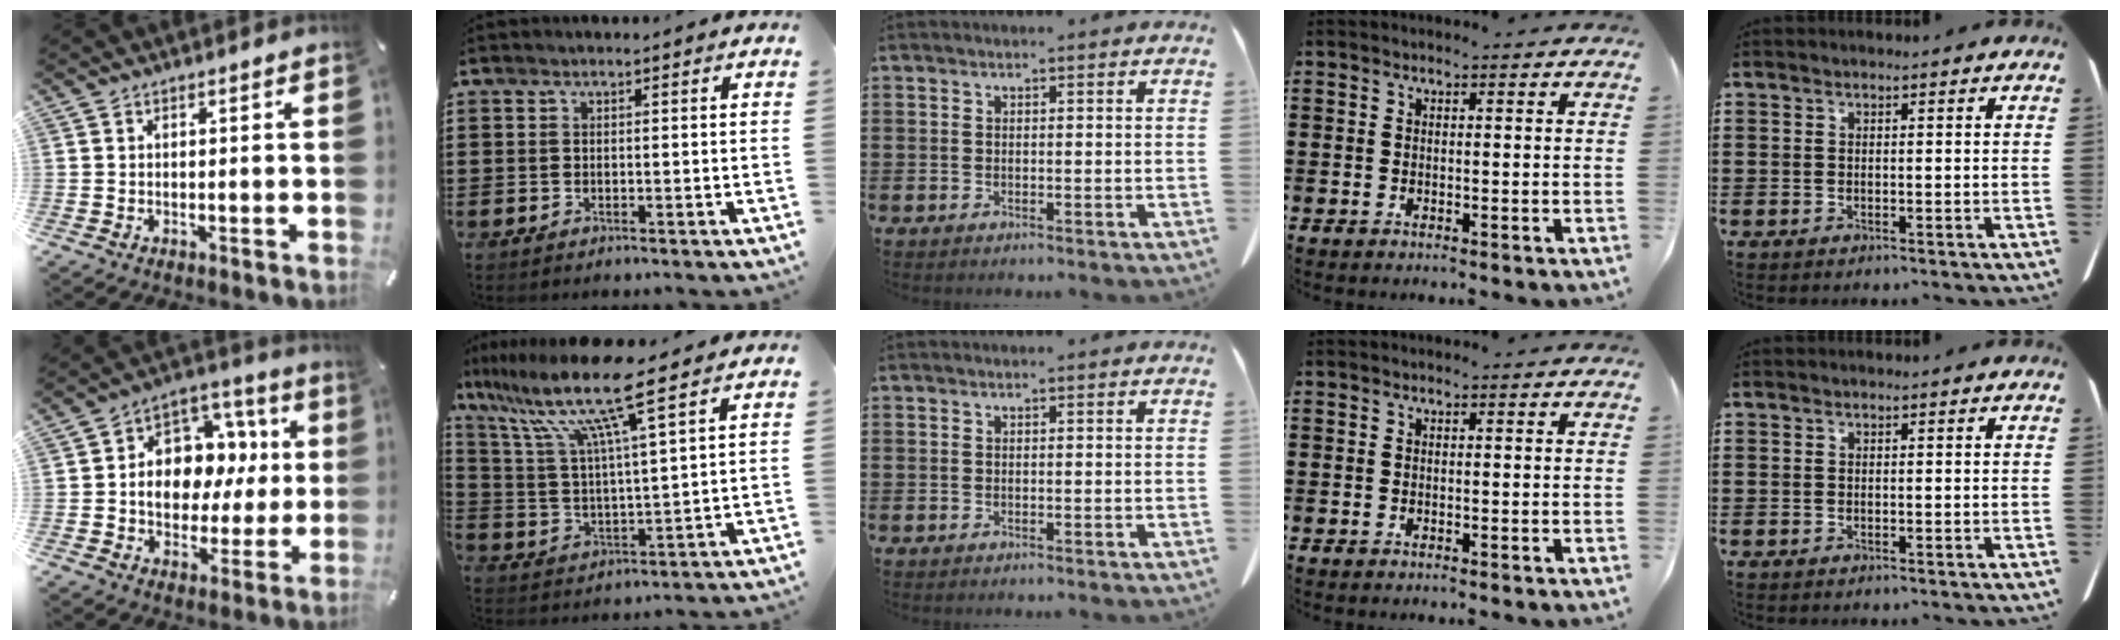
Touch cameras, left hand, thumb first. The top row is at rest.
{"thumb": {"total": 12.5, "force": [0.0, 10.7, 6.6], "torque": [-0.104, -0.006, 0.009]}, "index": {"total": 11.7, "force": [8.7, 0.1, 7.9], "torque": [-0.183, -0.046, 0.139]}}